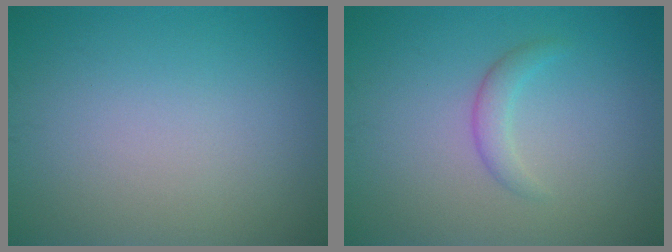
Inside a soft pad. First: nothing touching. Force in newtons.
{"total": 1.7, "press": 1.7, "slide": 0.2}